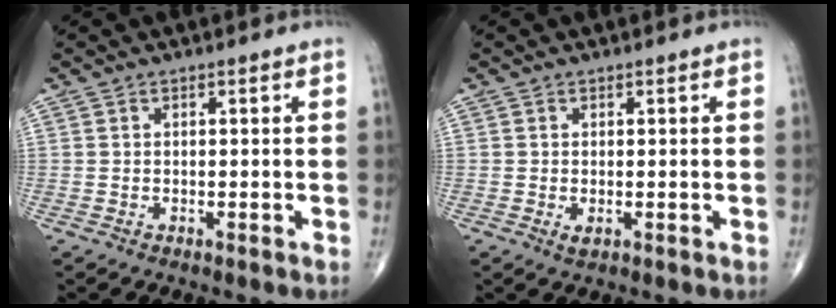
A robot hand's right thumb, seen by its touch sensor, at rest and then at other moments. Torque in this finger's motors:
{"motor_torque": [-0.18, -0.02, 0.07, 0.30, 0.00]}